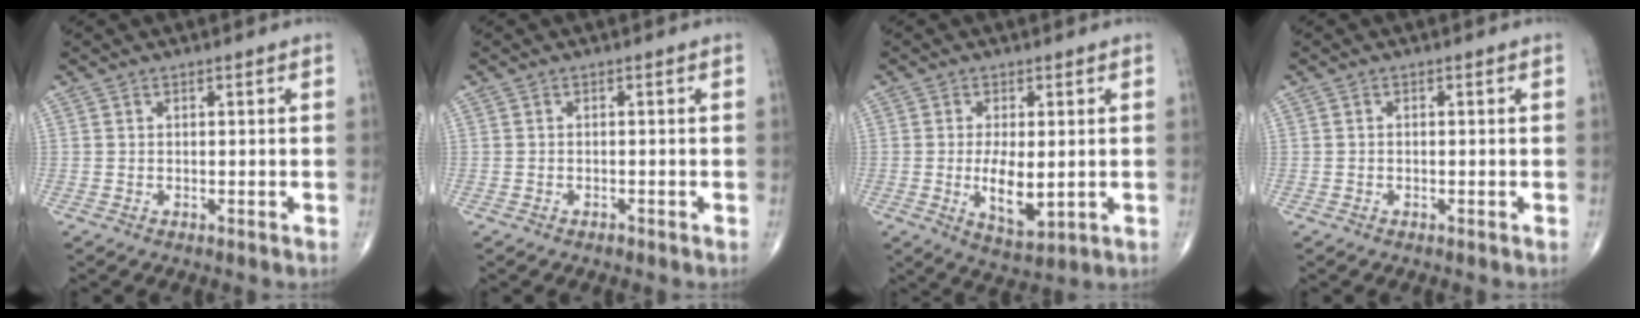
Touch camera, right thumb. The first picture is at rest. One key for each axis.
{"total": 0.6, "fx": -0.6, "fy": 0.3, "fz": 0.1, "tx": -0.001, "ty": 0.002, "tz": -0.011}
{"total": 7.5, "fx": -0.7, "fy": 3.2, "fz": 6.7, "tx": -0.112, "ty": -0.017, "tz": -0.005}
{"total": 0.0}